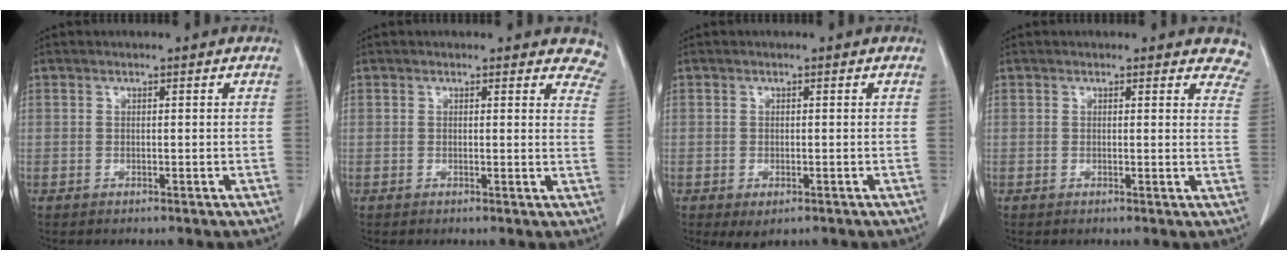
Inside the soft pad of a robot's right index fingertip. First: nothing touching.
{"total": 6.0, "force": [5.6, 2.1, 0.9], "torque": [0.026, -0.016, 0.021]}
{"total": 2.5, "force": [-1.3, 1.2, 1.7], "torque": [-0.024, -0.005, -0.008]}
{"total": 5.9, "force": [5.4, 2.1, 0.8], "torque": [0.027, -0.015, 0.020]}